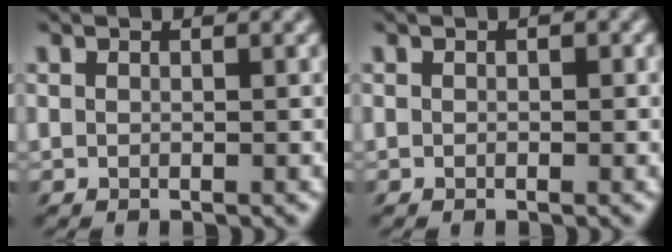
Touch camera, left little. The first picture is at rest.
{"total": 1.1, "force": [-0.1, 0.9, 0.7], "torque": [-0.012, -0.001, -0.002]}